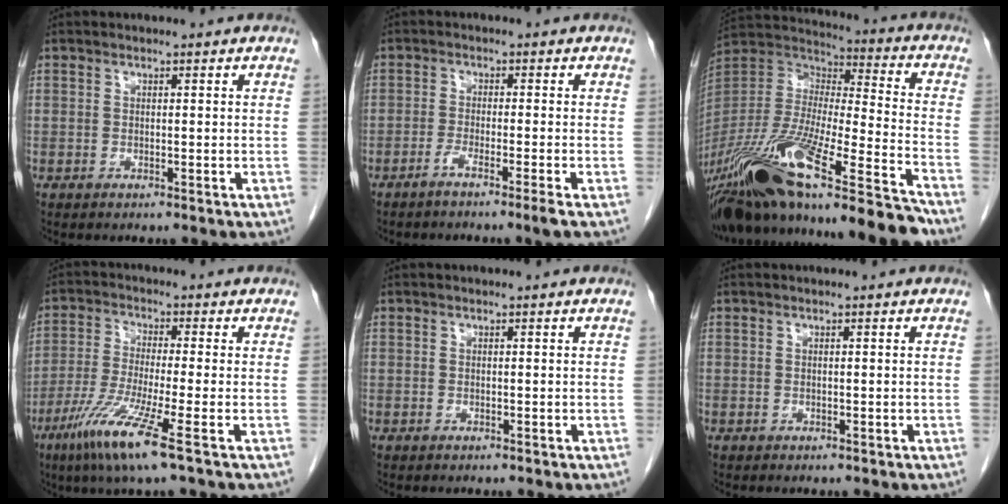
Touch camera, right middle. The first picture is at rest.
{"total": 3.8, "force": [-2.6, -1.0, 2.6], "torque": [-0.051, -0.002, -0.051]}
{"total": 27.8, "force": [-20.9, 1.2, 18.3], "torque": [-0.333, -0.041, -0.373]}
{"total": 9.1, "force": [-4.8, -0.9, 7.7], "torque": [-0.159, -0.033, -0.096]}
{"total": 0.0}
{"total": 0.0}